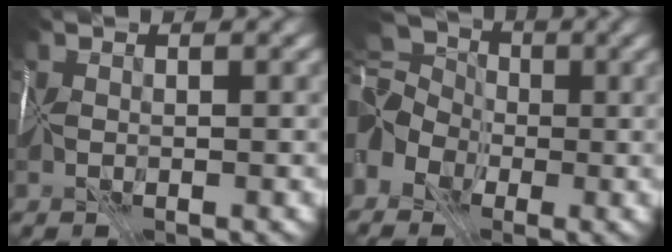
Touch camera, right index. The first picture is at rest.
{"total": 7.0, "force": [-0.8, 5.5, 4.2], "torque": [-0.072, 0.007, -0.016]}